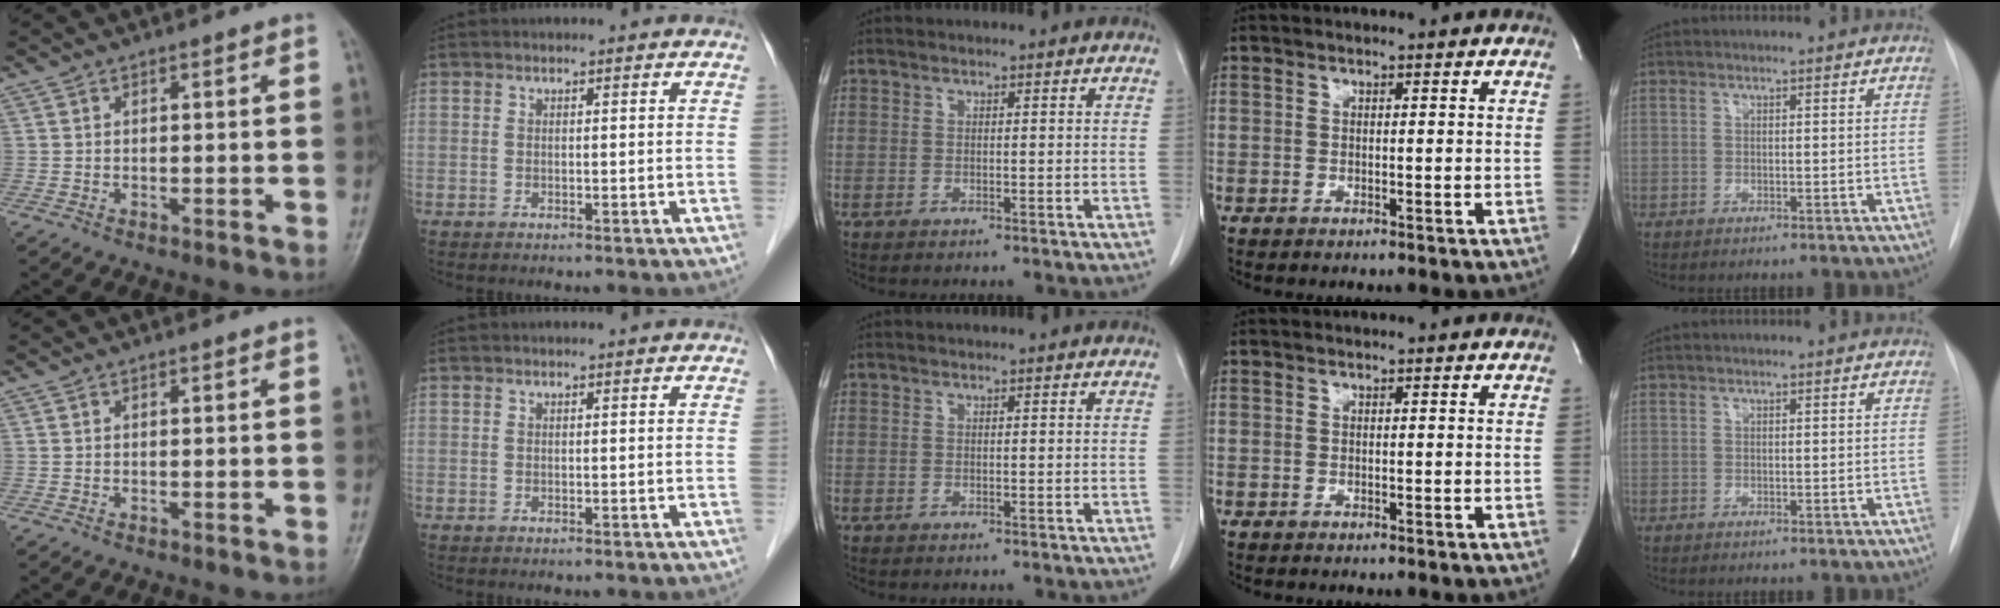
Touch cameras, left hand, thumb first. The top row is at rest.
{}